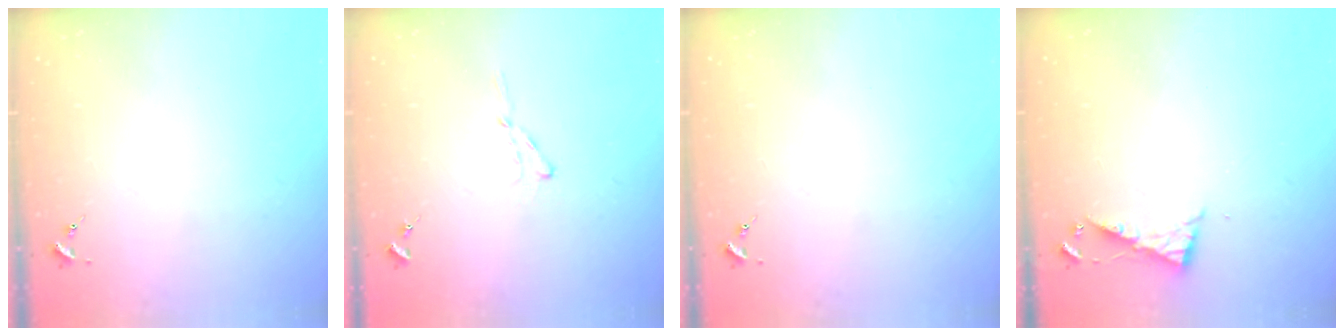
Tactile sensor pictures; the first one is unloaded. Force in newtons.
{"total": 3.5, "press": 3.5, "slide": 0.4}
{"total": 0.0}
{"total": 5.4, "press": 5.4, "slide": 0.5}